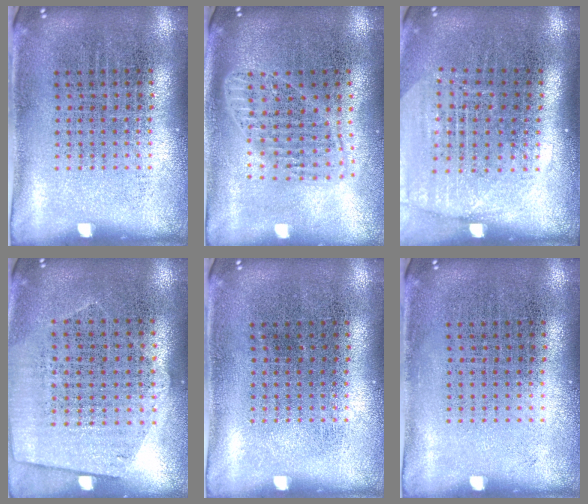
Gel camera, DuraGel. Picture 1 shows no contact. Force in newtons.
{"total": 1.7, "press": 1.4, "slide": 0.9}
{"total": 1.8, "press": 1.6, "slide": 0.9}
{"total": 1.2, "press": 1.0, "slide": 0.6}
{"total": 0.0}
{"total": 0.0}